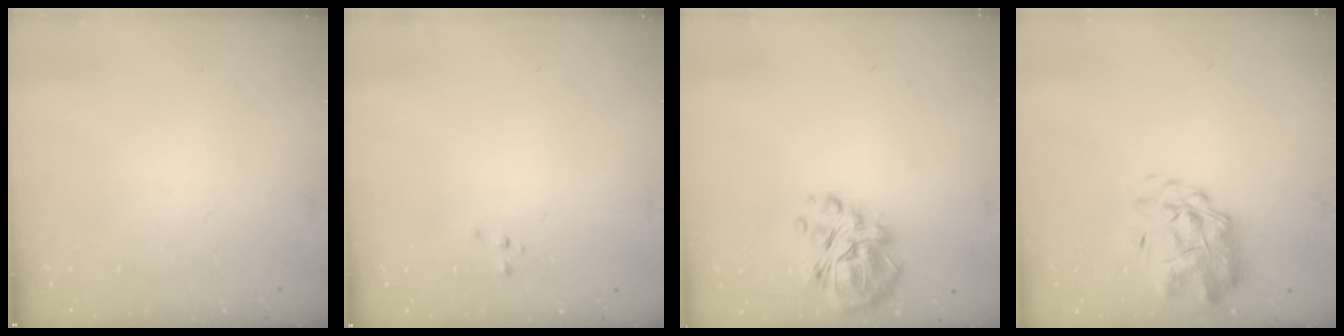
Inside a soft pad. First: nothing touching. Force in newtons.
{"total": 0.0}
{"total": 12.1, "press": 11.5, "slide": 3.7}
{"total": 2.0, "press": 1.8, "slide": 0.9}